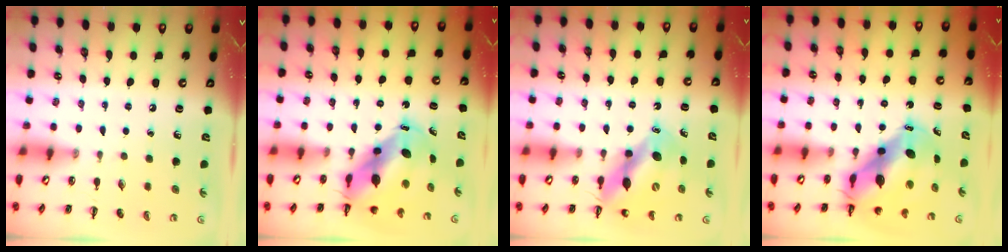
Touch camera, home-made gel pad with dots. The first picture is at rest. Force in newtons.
{"total": 9.4, "press": 9.0, "slide": 2.5}
{"total": 11.1, "press": 10.7, "slide": 2.9}
{"total": 12.4, "press": 11.7, "slide": 3.9}